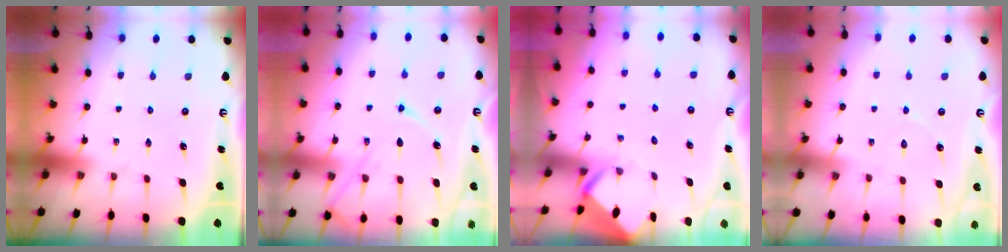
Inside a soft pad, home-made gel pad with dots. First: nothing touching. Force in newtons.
{"total": 11.8, "press": 11.8, "slide": 1.1}
{"total": 3.5, "press": 3.5, "slide": 0.1}
{"total": 5.7, "press": 5.7, "slide": 0.7}